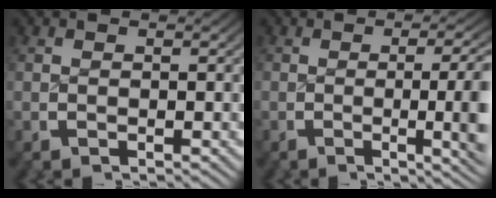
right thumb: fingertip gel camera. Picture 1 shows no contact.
{"total": 6.2, "force": [-1.2, 1.6, 5.9], "torque": [-0.079, 0.002, -0.022]}